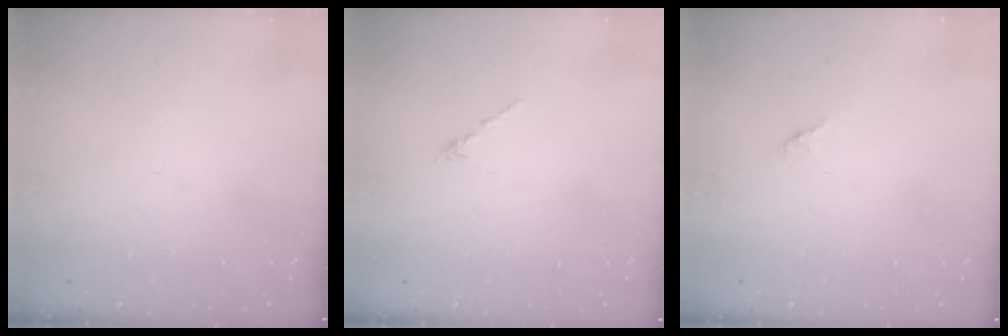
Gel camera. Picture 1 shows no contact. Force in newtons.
{"total": 0.0}
{"total": 1.4, "press": 1.4, "slide": 0.4}